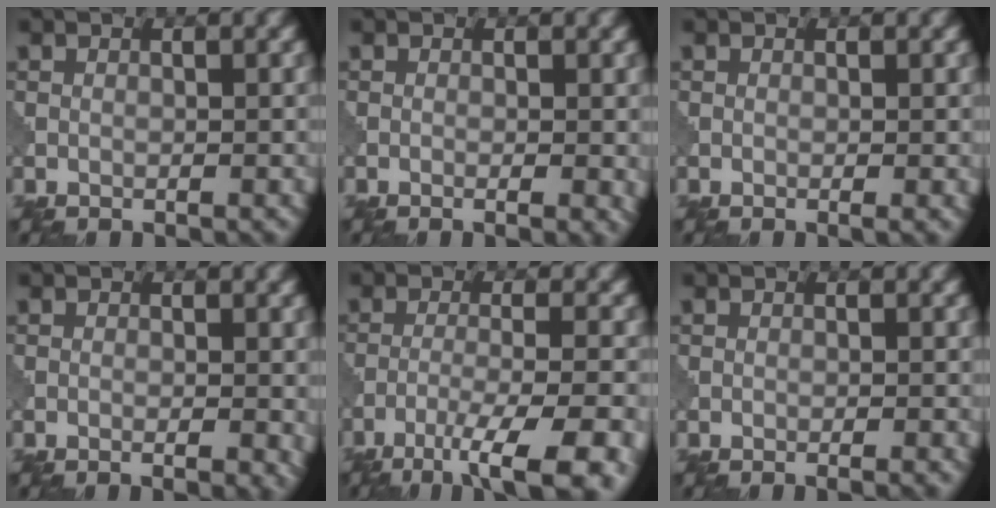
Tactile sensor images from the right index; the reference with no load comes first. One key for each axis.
{"total": 1.7, "fx": -0.3, "fy": 0.3, "fz": 1.7, "tx": -0.023, "ty": -0.004, "tz": -0.007}
{"total": 0.6, "fx": -0.1, "fy": 0.1, "fz": 0.6, "tx": -0.010, "ty": -0.004, "tz": -0.004}
{"total": 2.0, "fx": -0.4, "fy": 0.5, "fz": 1.9, "tx": -0.024, "ty": -0.003, "tz": -0.009}
{"total": 8.9, "fx": -5.9, "fy": 1.7, "fz": 6.5, "tx": -0.093, "ty": -0.004, "tz": -0.091}
{"total": 1.1, "fx": -0.5, "fy": 0.2, "fz": 0.9, "tx": -0.006, "ty": -0.001, "tz": -0.013}